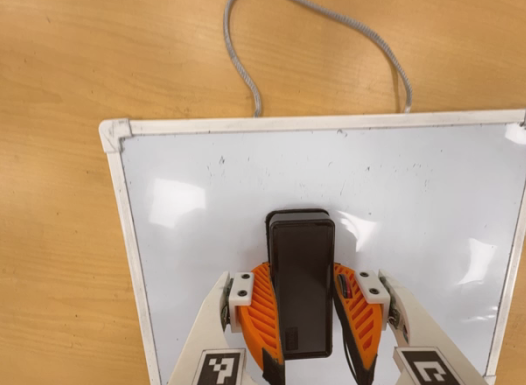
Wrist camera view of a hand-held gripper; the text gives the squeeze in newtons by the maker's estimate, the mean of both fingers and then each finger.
{"total": 14.4, "left": 14.5, "right": 14.4}